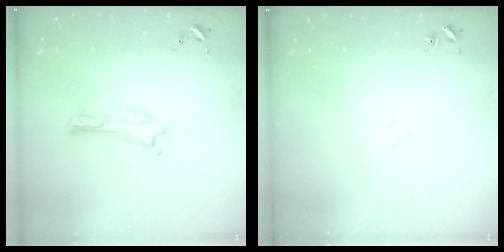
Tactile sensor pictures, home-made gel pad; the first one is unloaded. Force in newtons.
{"total": 1.2, "press": 1.2, "slide": 0.2}